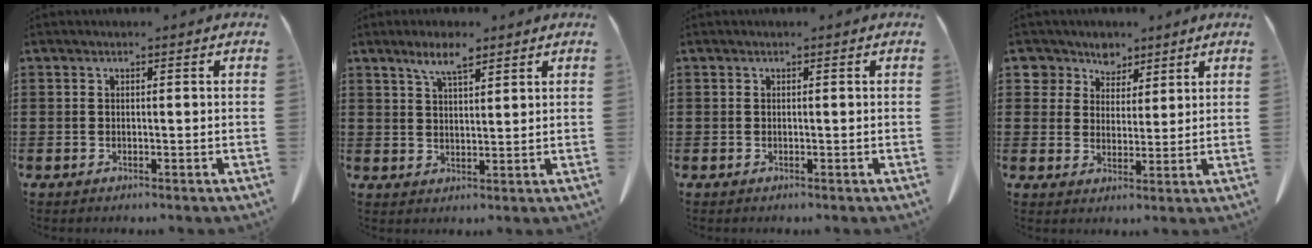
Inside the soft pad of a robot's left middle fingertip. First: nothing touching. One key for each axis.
{"total": 5.0, "fx": 3.4, "fy": 1.2, "fz": 3.5, "tx": -0.076, "ty": 0.002, "tz": 0.061}
{"total": 0.0}
{"total": 5.3, "fx": 4.1, "fy": 3.4, "fz": 0.4, "tx": -0.038, "ty": -0.007, "tz": 0.074}